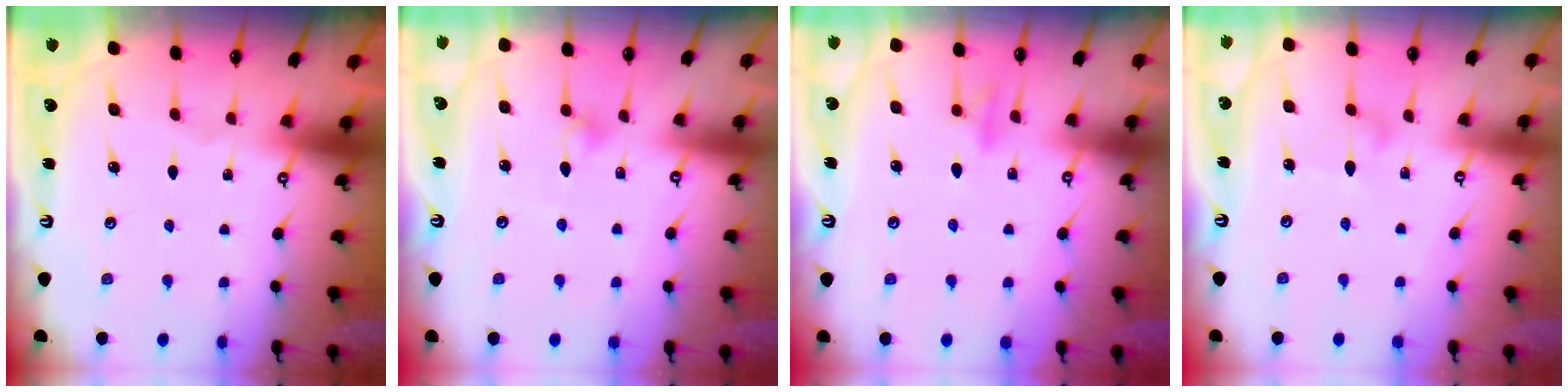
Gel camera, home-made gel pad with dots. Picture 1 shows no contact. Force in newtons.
{"total": 5.5, "press": 5.3, "slide": 1.5}
{"total": 10.1, "press": 10.0, "slide": 1.7}
{"total": 6.5, "press": 6.5, "slide": 0.3}